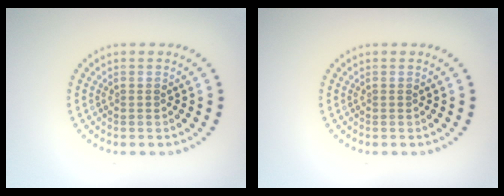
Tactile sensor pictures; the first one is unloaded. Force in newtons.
{"total": 0.0}